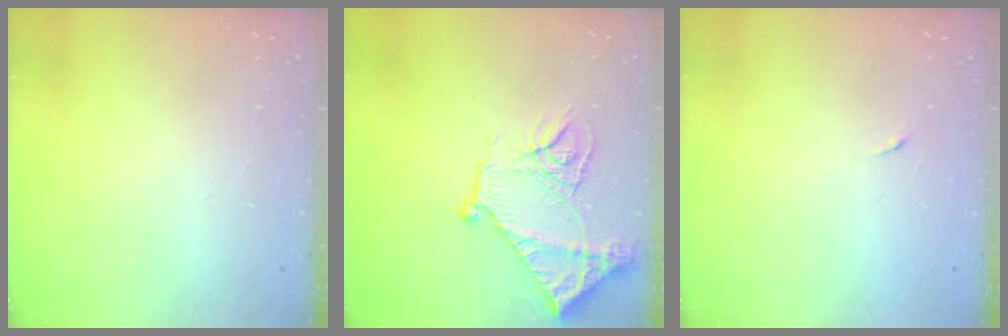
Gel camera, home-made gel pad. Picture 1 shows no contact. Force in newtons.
{"total": 17.6, "press": 17.5, "slide": 1.7}
{"total": 4.0, "press": 3.9, "slide": 0.8}